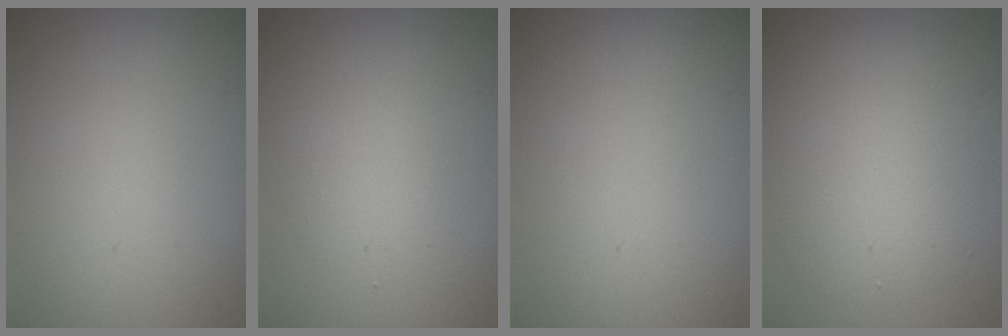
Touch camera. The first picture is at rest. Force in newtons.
{"total": 2.0, "press": 2.0, "slide": 0.1}
{"total": 0.0}
{"total": 4.8, "press": 4.8, "slide": 0.1}